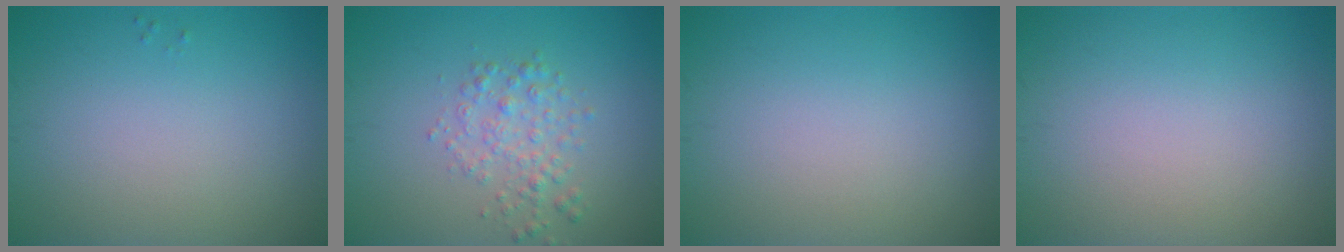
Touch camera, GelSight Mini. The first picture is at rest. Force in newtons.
{"total": 2.4, "press": 2.4, "slide": 0.1}
{"total": 0.0}
{"total": 0.0}